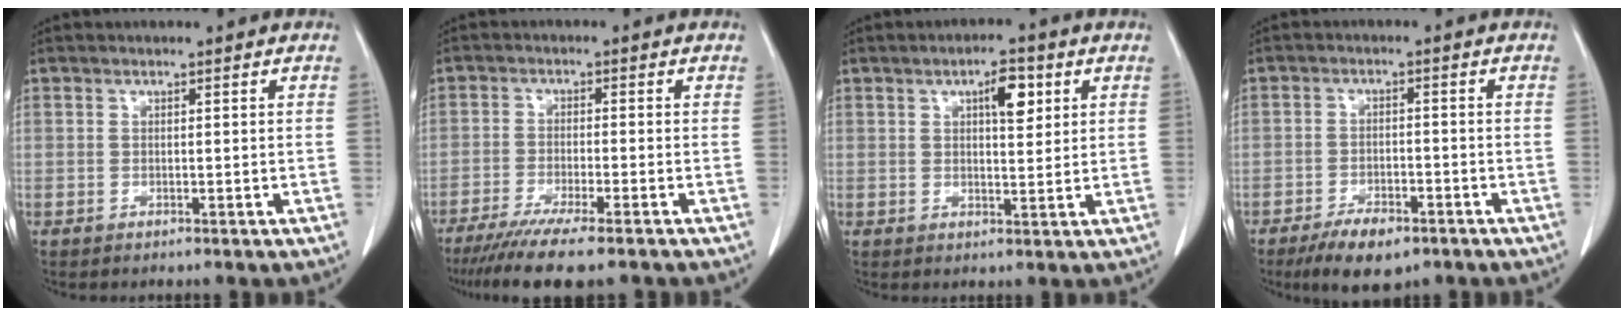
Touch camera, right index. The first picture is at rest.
{"total": 9.9, "force": [-7.8, 0.1, 6.2], "torque": [-0.091, -0.025, -0.124]}
{"total": 5.0, "force": [2.1, 1.6, 4.3], "torque": [-0.070, 0.004, 0.032]}
{"total": 6.8, "force": [-4.7, 2.6, 4.2], "torque": [-0.072, -0.006, -0.074]}